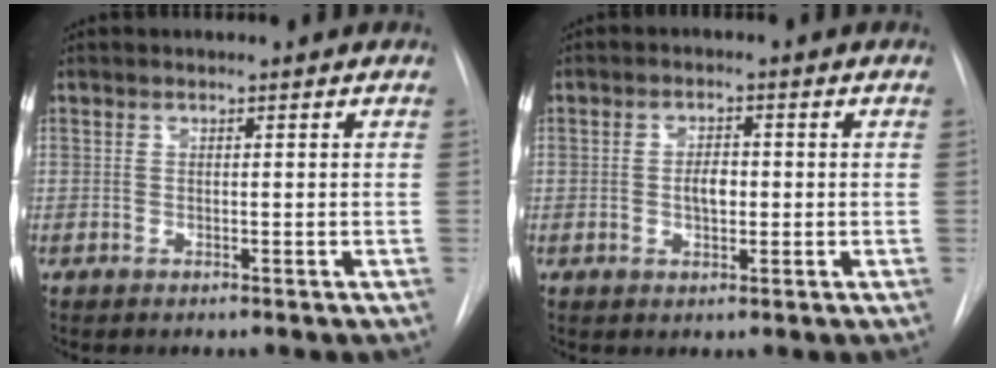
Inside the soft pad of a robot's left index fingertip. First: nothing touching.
{"total": 3.0, "force": [-0.1, 1.5, 2.6], "torque": [-0.044, 0.003, 0.000]}